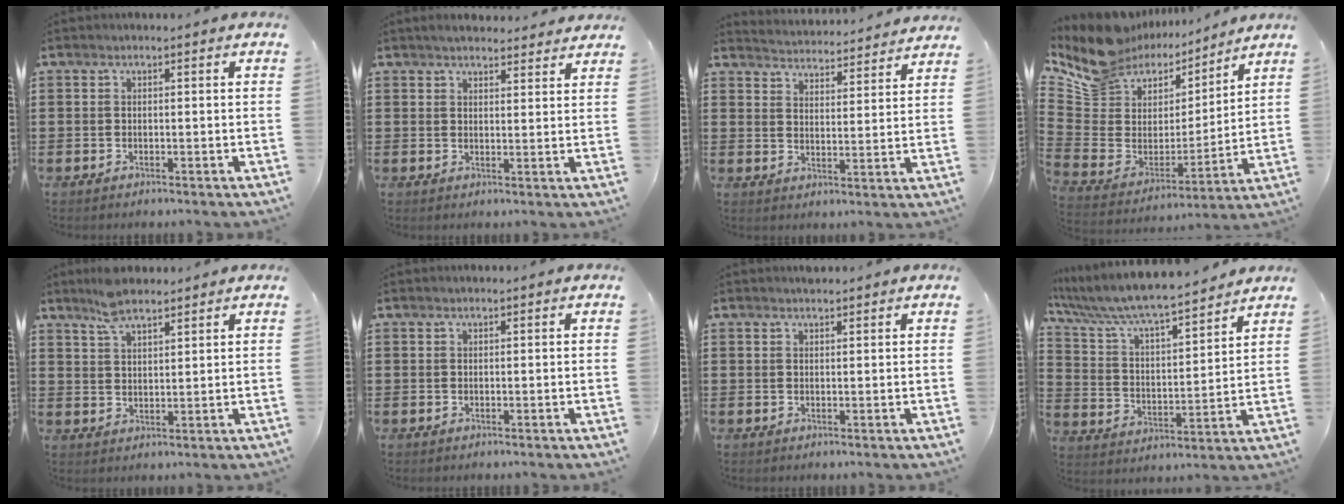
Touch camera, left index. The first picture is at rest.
{"total": 2.8, "force": [2.8, 0.4, 0.3], "torque": [-0.013, -0.004, 0.052]}
{"total": 4.1, "force": [4.0, -0.4, -0.5], "torque": [-0.010, -0.032, 0.067]}
{"total": 10.2, "force": [8.1, 6.0, 1.8], "torque": [-0.091, -0.055, 0.150]}
{"total": 4.9, "force": [4.1, 1.4, 2.2], "torque": [-0.054, -0.003, 0.077]}
{"total": 0.0}
{"total": 0.9, "force": [0.9, 0.2, 0.1], "torque": [-0.004, 0.000, 0.018]}
{"total": 7.0, "force": [6.5, 0.5, 2.6], "torque": [-0.080, -0.045, 0.106]}